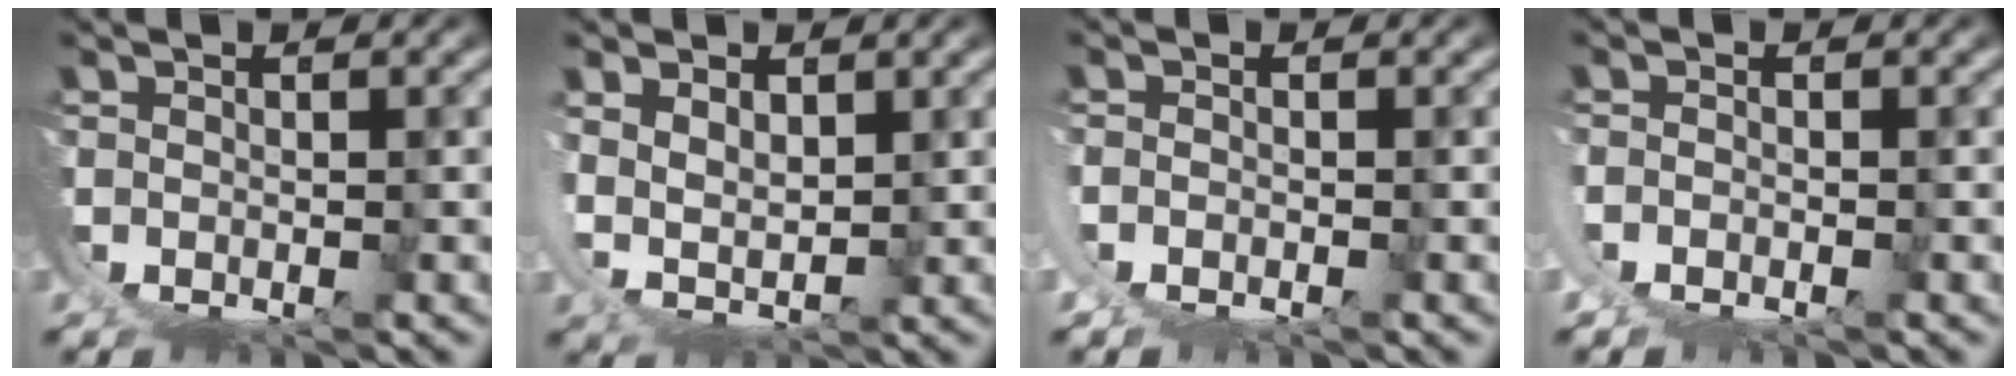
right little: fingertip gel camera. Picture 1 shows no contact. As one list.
[{"total": 3.8, "force": [2.9, 1.5, 1.9], "torque": [-0.042, -0.014, 0.064]}, {"total": 1.8, "force": [0.4, 1.4, 0.9], "torque": [-0.028, -0.003, 0.007]}, {"total": 2.0, "force": [0.2, 1.7, 1.0], "torque": [-0.031, -0.003, 0.005]}]